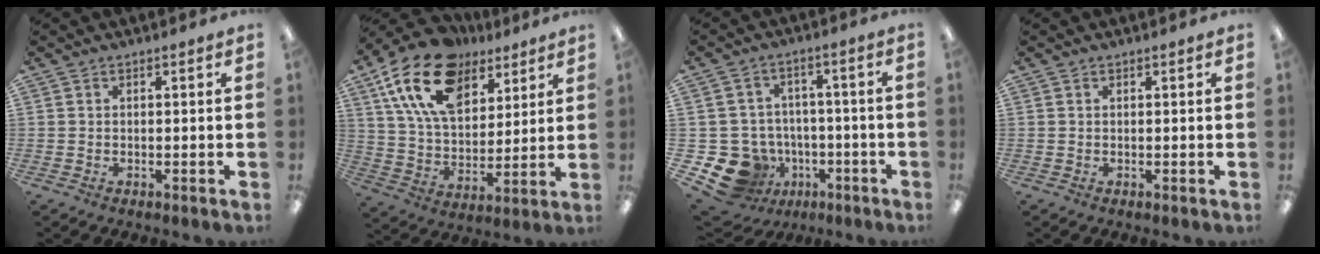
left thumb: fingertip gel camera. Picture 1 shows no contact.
{"total": 20.1, "force": [11.5, 12.0, 11.4], "torque": [-0.219, -0.042, 0.208]}
{"total": 12.5, "force": [-5.8, 10.3, 4.2], "torque": [-0.099, 0.035, -0.087]}
{"total": 0.0}